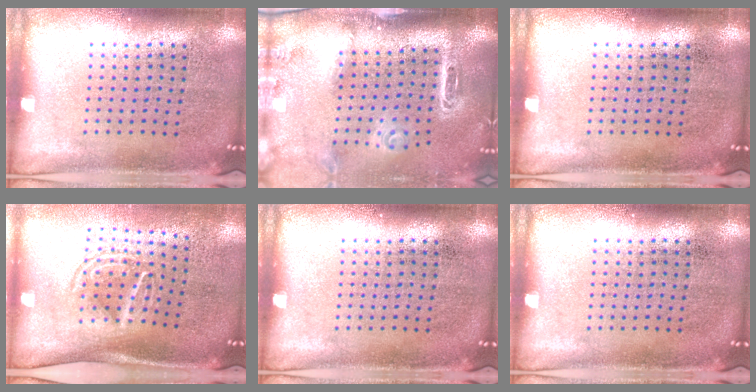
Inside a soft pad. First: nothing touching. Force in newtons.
{"total": 3.0, "press": 2.1, "slide": 2.1}
{"total": 0.0}
{"total": 1.7, "press": 1.2, "slide": 1.2}
{"total": 0.0}
{"total": 0.0}